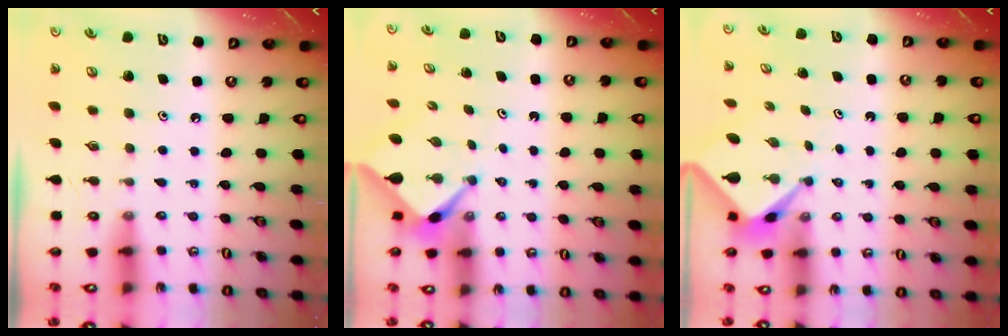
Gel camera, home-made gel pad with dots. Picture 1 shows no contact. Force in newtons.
{"total": 2.4, "press": 2.4, "slide": 0.3}
{"total": 2.3, "press": 2.3, "slide": 0.3}